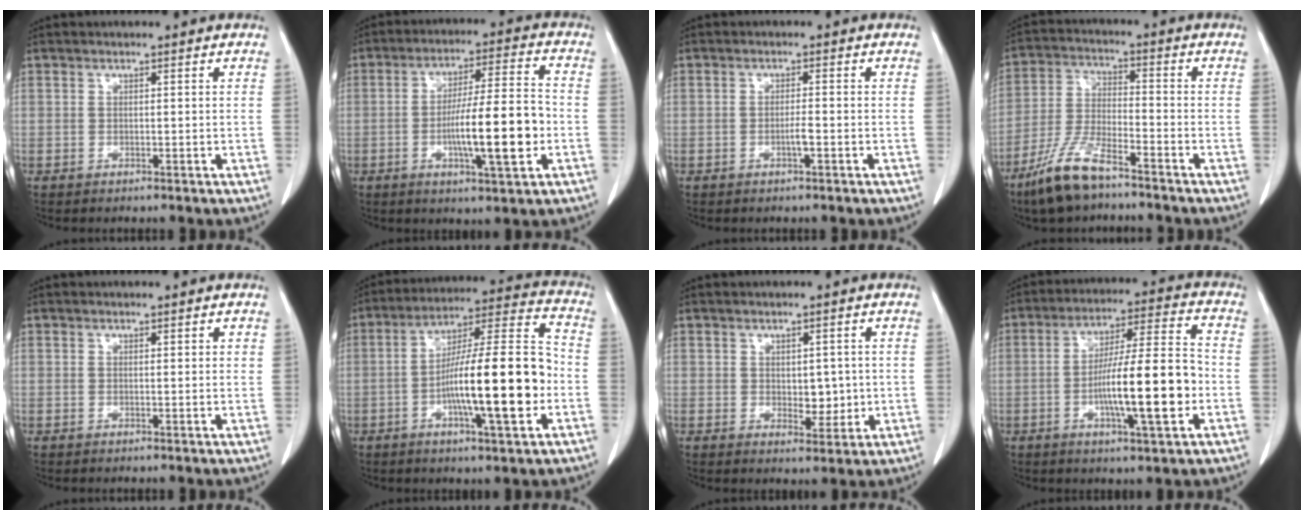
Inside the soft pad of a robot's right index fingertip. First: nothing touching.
{"total": 12.8, "force": [-3.0, 1.2, 12.4], "torque": [-0.206, 0.002, -0.050]}
{"total": 1.7, "force": [-0.6, 0.0, 1.6], "torque": [-0.033, -0.001, -0.013]}
{"total": 9.8, "force": [-7.2, 2.1, 6.4], "torque": [-0.140, -0.018, -0.141]}
{"total": 1.0, "force": [0.5, 0.2, 0.8], "torque": [-0.015, 0.000, 0.007]}
{"total": 17.6, "force": [-3.9, 2.1, 17.0], "torque": [-0.284, 0.011, -0.063]}
{"total": 3.9, "force": [0.2, 2.2, 3.2], "torque": [-0.039, -0.006, 0.011]}
{"total": 14.4, "force": [-3.3, 1.4, 14.0], "torque": [-0.237, 0.005, -0.056]}